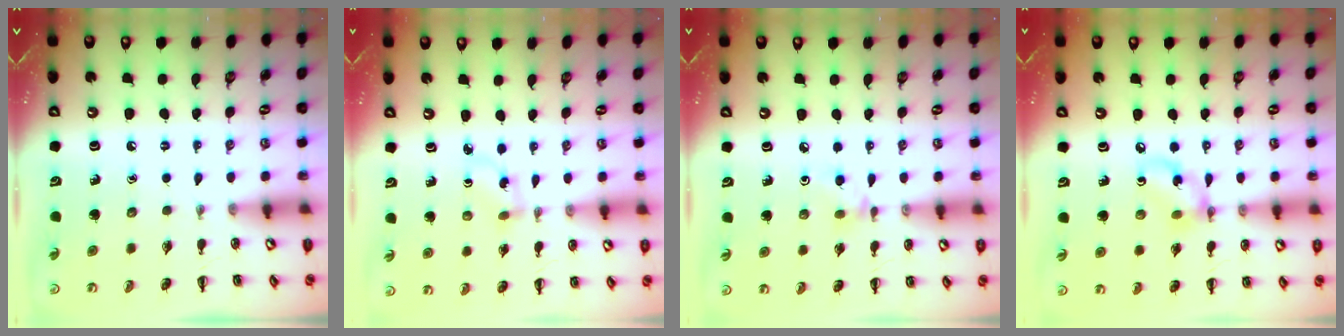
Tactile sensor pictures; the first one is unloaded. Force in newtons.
{"total": 2.1, "press": 1.9, "slide": 1.0}
{"total": 4.0, "press": 3.9, "slide": 1.2}
{"total": 7.0, "press": 6.9, "slide": 1.1}